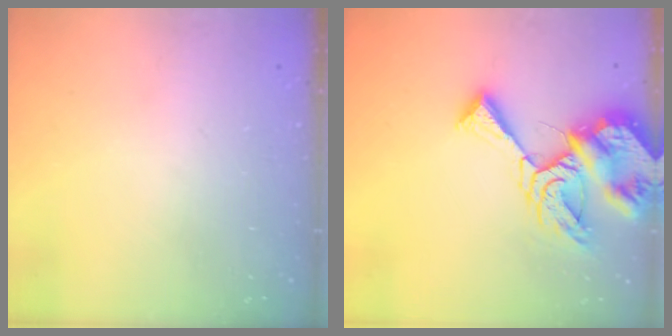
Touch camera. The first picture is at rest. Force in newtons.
{"total": 14.5, "press": 14.4, "slide": 1.6}